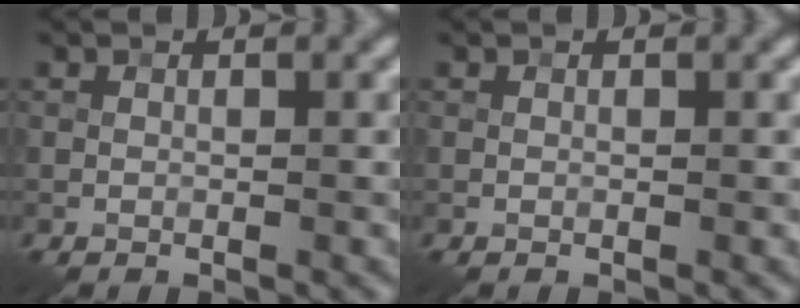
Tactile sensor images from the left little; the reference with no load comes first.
{"total": 0.0}